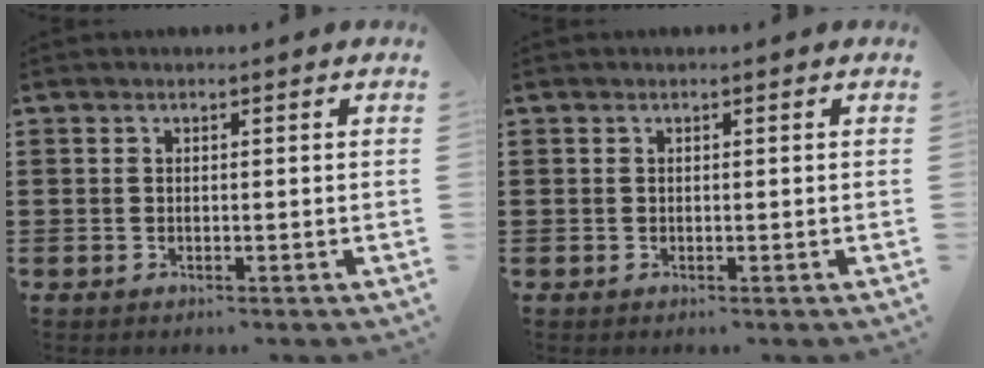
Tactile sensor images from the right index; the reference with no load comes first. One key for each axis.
{"total": 0.0}